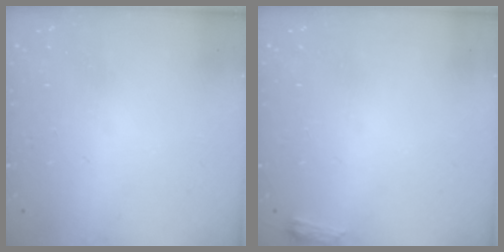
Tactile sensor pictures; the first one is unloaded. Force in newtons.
{"total": 3.3, "press": 3.2, "slide": 0.5}